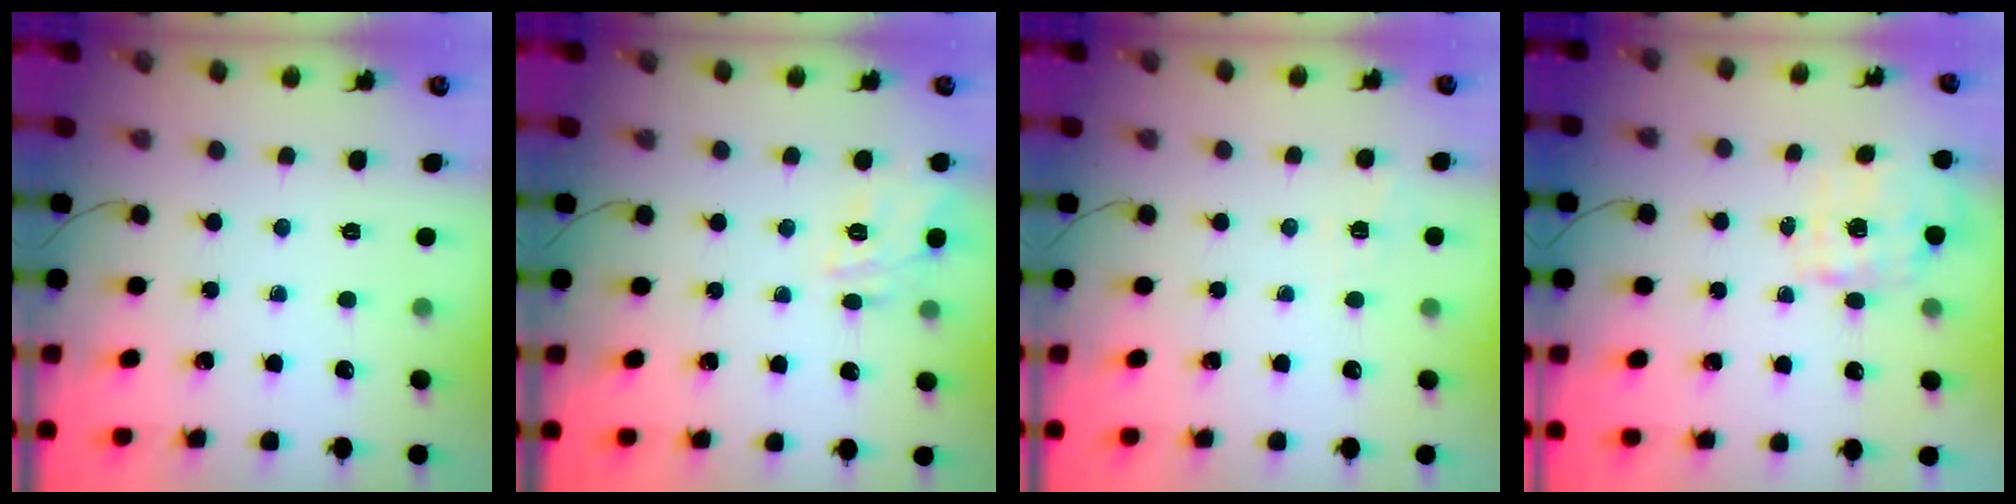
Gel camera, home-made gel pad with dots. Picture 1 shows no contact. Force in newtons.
{"total": 12.6, "press": 12.6, "slide": 0.6}
{"total": 1.2, "press": 0.0, "slide": 1.2}
{"total": 1.7, "press": 1.6, "slide": 0.6}